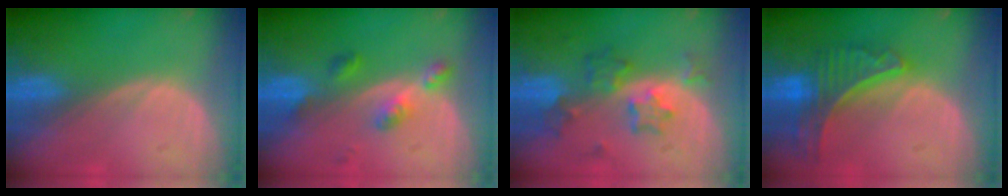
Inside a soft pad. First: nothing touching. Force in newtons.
{"total": 4.6, "press": 4.2, "slide": 1.9}
{"total": 7.3, "press": 6.5, "slide": 3.3}
{"total": 8.9, "press": 7.7, "slide": 4.4}